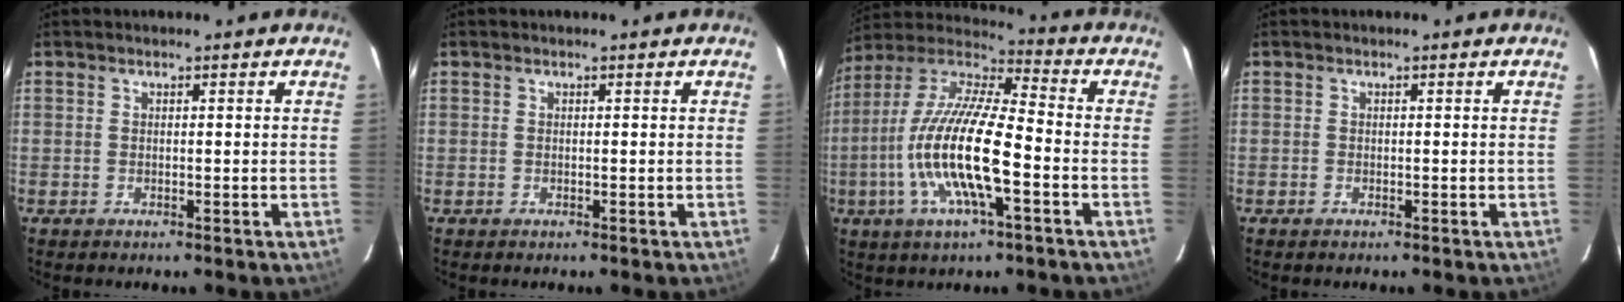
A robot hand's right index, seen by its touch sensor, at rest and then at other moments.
{"total": 0.0}
{"total": 18.4, "force": [-5.1, 4.2, 17.2], "torque": [-0.338, -0.010, -0.107]}
{"total": 0.0}